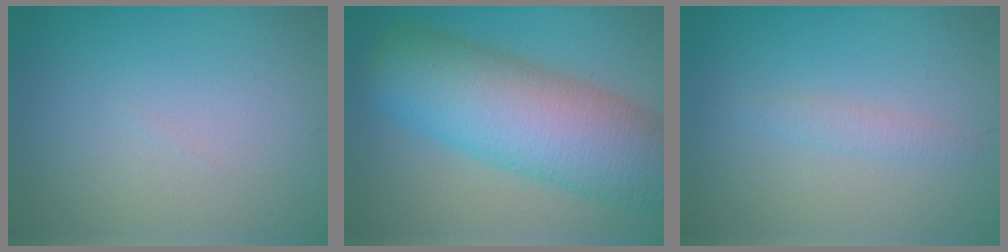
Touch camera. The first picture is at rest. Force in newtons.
{"total": 12.0, "press": 12.0, "slide": 0.5}
{"total": 1.3, "press": 1.3, "slide": 0.0}